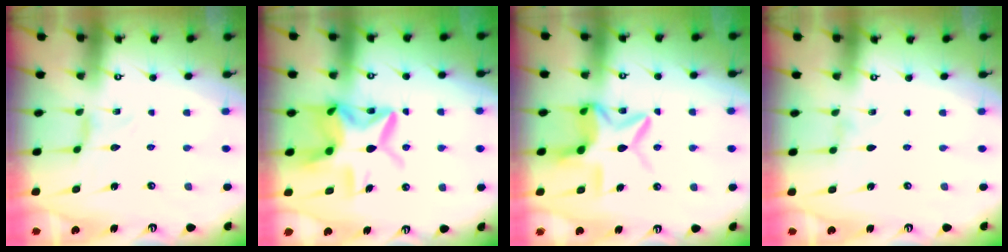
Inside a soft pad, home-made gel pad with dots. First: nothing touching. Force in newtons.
{"total": 15.1, "press": 15.0, "slide": 1.4}
{"total": 12.3, "press": 12.2, "slide": 1.0}
{"total": 0.0}